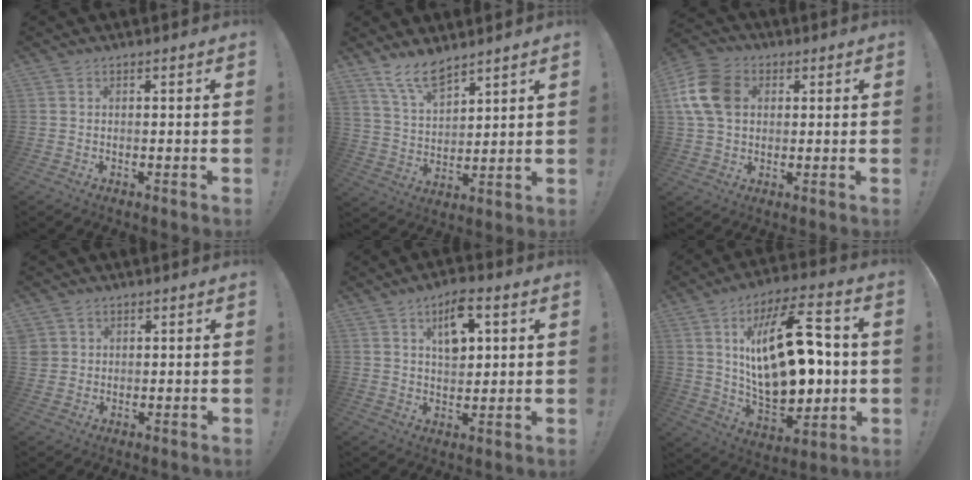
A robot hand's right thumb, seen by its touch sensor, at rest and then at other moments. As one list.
[{"total": 10.3, "force": [8.5, 3.9, 4.2], "torque": [-0.090, -0.052, 0.166]}, {"total": 13.8, "force": [3.1, 10.4, 8.5], "torque": [-0.163, 0.001, 0.062]}, {"total": 3.2, "force": [1.8, 2.6, 0.6], "torque": [-0.016, -0.004, 0.036]}, {"total": 9.7, "force": [4.1, 5.2, 7.1], "torque": [-0.098, -0.007, 0.068]}, {"total": 27.3, "force": [3.7, 13.7, 23.3], "torque": [-0.410, -0.013, 0.063]}]